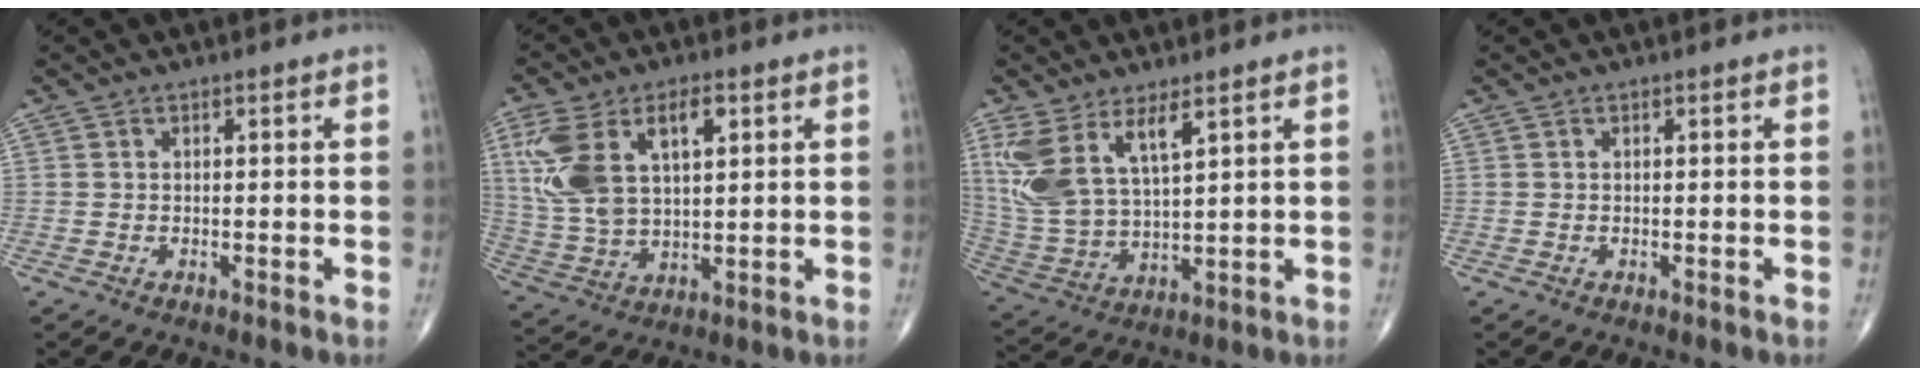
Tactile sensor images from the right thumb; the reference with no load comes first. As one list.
[{"total": 15.7, "force": [5.2, 8.2, 12.2], "torque": [-0.247, -0.001, 0.108]}, {"total": 12.7, "force": [6.4, 5.1, 9.7], "torque": [-0.207, -0.025, 0.144]}, {"total": 0.0}]